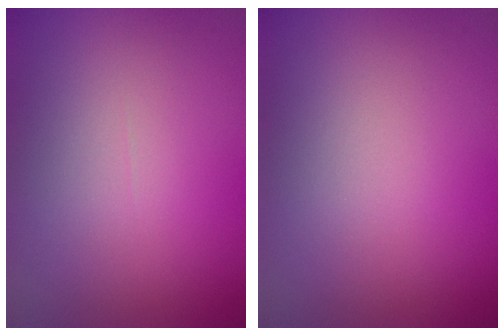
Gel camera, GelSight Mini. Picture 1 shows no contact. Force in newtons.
{"total": 0.0}